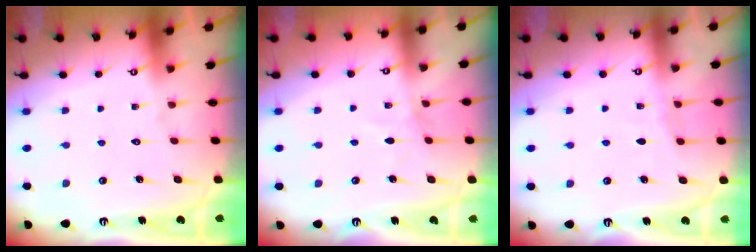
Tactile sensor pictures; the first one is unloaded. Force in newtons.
{"total": 2.6, "press": 2.6, "slide": 0.3}
{"total": 3.1, "press": 3.1, "slide": 0.4}